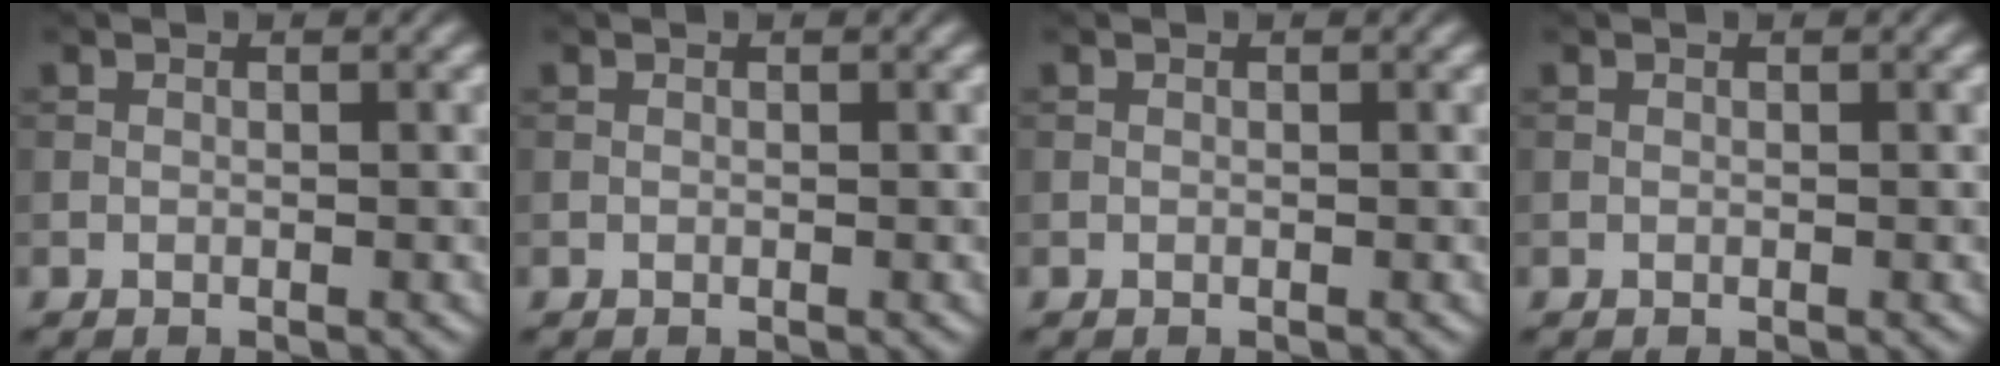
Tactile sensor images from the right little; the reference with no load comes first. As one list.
[{"total": 0.0}, {"total": 0.0}, {"total": 0.0}]